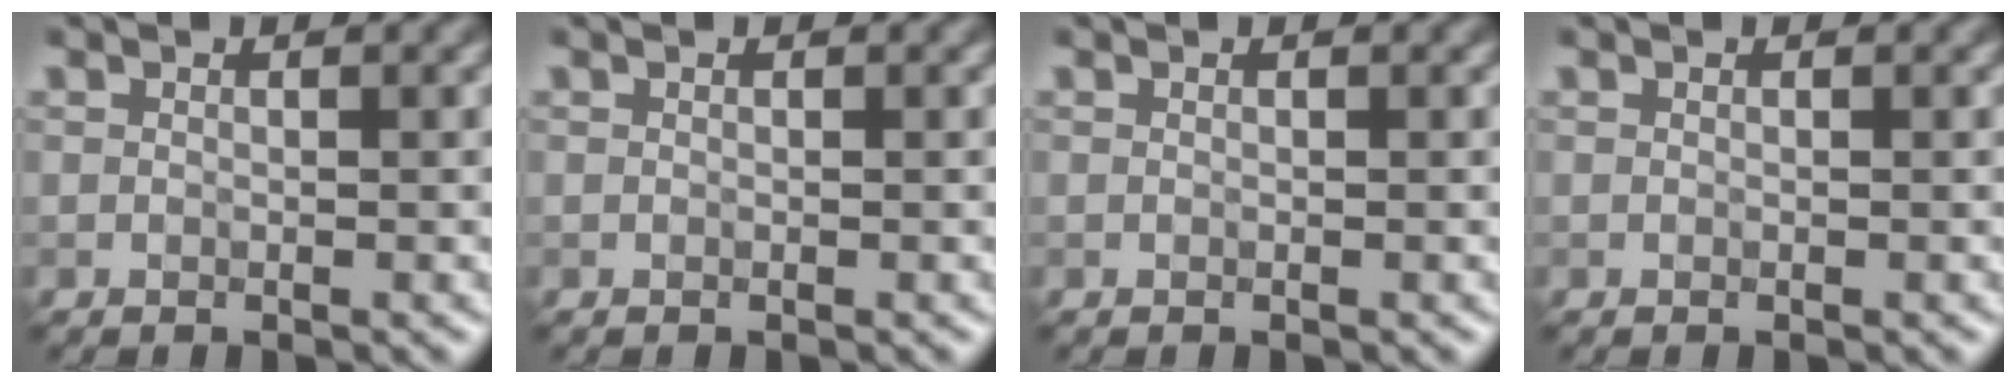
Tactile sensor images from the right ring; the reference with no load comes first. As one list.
[{"total": 0.0}, {"total": 0.0}, {"total": 0.0}]